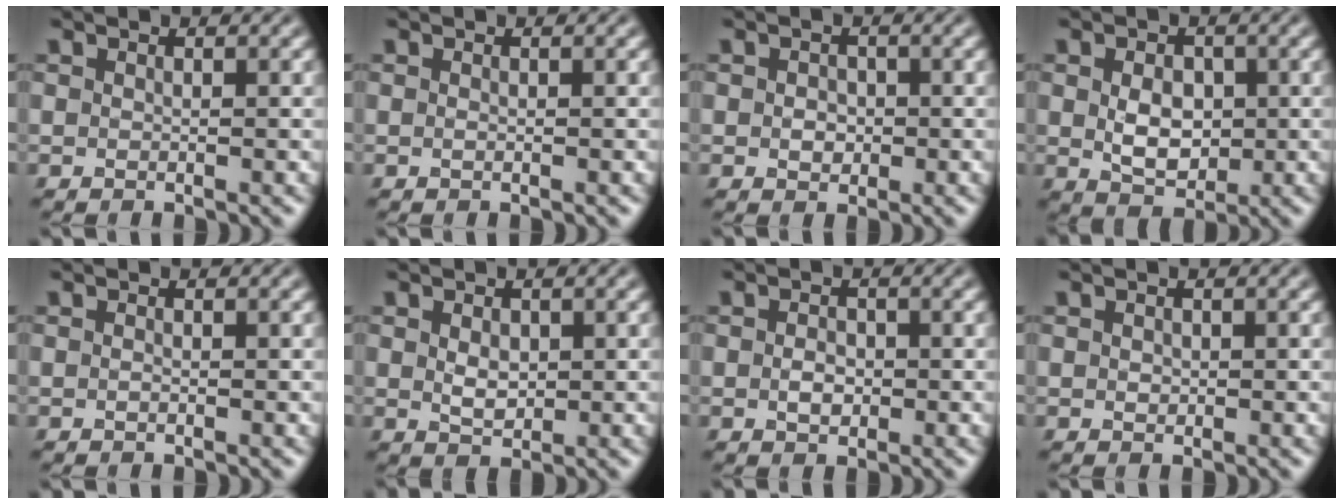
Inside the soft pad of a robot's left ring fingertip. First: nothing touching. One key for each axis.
{"total": 0.0}
{"total": 1.5, "fx": -0.1, "fy": 1.2, "fz": 0.8, "tx": -0.015, "ty": -0.003, "tz": -0.003}
{"total": 3.7, "fx": 0.1, "fy": 2.6, "fz": 2.6, "tx": -0.050, "ty": -0.005, "tz": 0.002}
{"total": 0.0}
{"total": 2.0, "fx": 0.3, "fy": 1.4, "fz": 1.4, "tx": -0.026, "ty": -0.003, "tz": 0.009}
{"total": 1.7, "fx": -0.3, "fy": 1.2, "fz": 1.2, "tx": -0.023, "ty": -0.001, "tz": -0.006}
{"total": 0.5, "fx": 0.1, "fy": 0.5, "fz": 0.2, "tx": -0.002, "ty": -0.002, "tz": 0.001}